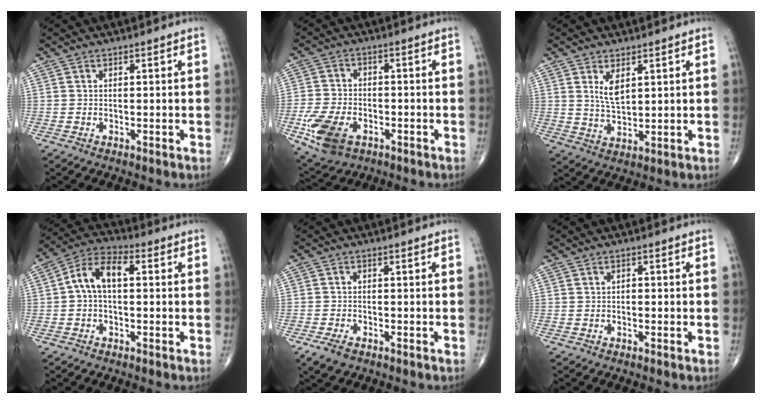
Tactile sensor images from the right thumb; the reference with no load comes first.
{"total": 11.0, "force": [-4.5, 6.8, 7.3], "torque": [-0.144, 0.009, -0.078]}
{"total": 4.9, "force": [2.1, 2.3, 3.9], "torque": [-0.065, -0.018, 0.045]}
{"total": 8.5, "force": [0.7, 4.7, 7.0], "torque": [-0.126, 0.033, 0.003]}
{"total": 3.7, "force": [-2.3, 1.9, 2.2], "torque": [-0.044, 0.001, -0.039]}
{"total": 0.9, "force": [-0.2, 0.6, 0.6], "torque": [-0.002, 0.004, -0.006]}